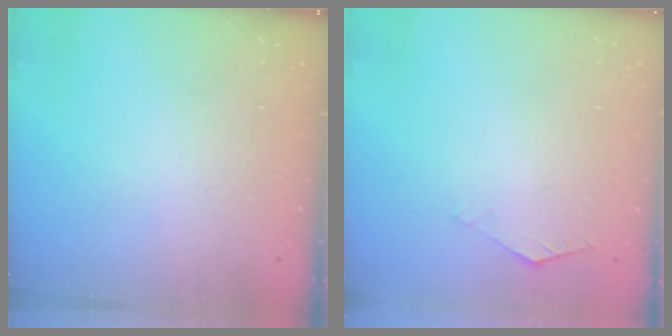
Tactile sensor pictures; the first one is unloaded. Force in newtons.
{"total": 1.2, "press": 1.1, "slide": 0.4}